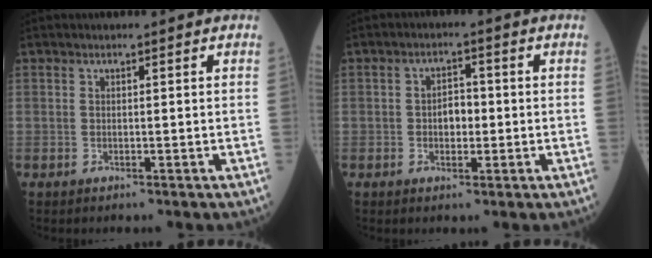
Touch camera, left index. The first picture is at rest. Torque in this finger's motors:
{"motor_torque": [0.08, 0.04, 0.06, 0.00]}